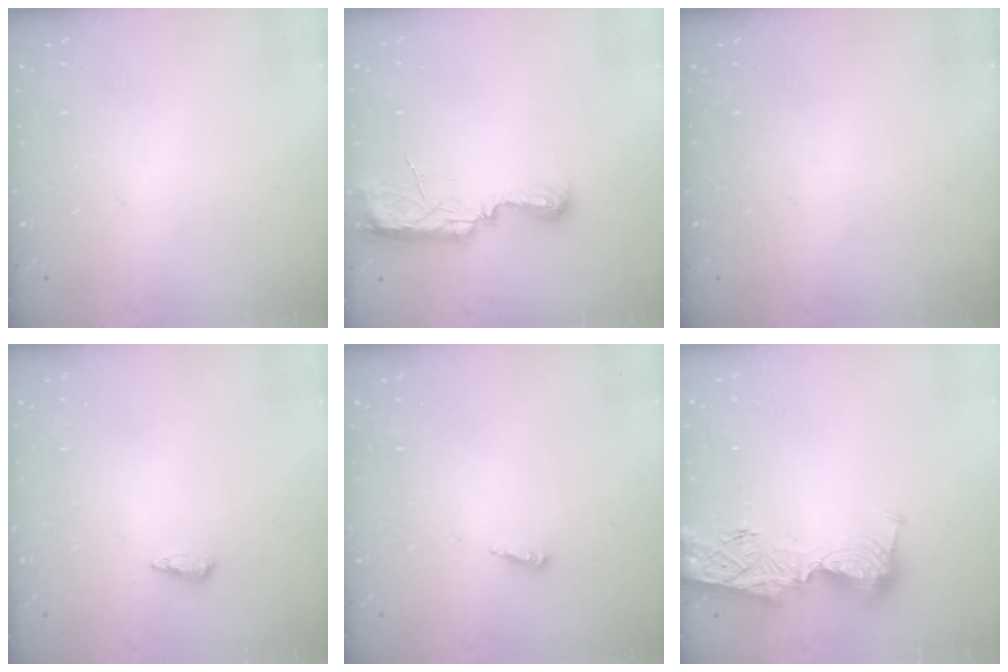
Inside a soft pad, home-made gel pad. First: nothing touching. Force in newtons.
{"total": 7.9, "press": 7.8, "slide": 0.8}
{"total": 0.0}
{"total": 6.1, "press": 6.0, "slide": 1.0}
{"total": 3.9, "press": 3.9, "slide": 0.2}
{"total": 13.6, "press": 13.5, "slide": 1.5}